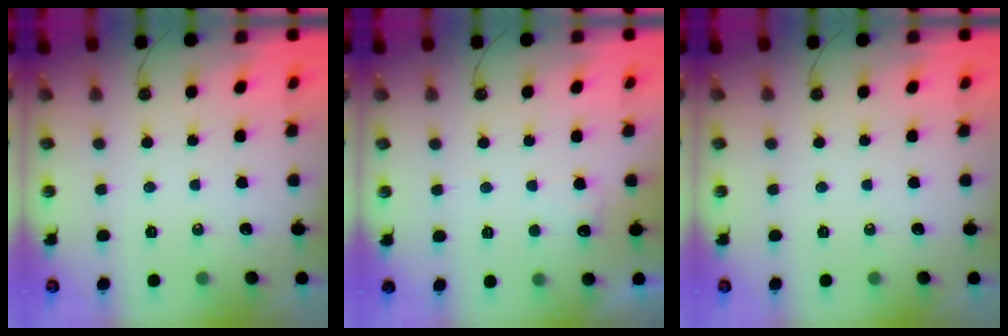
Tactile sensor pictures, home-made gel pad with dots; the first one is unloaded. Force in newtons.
{"total": 5.1, "press": 4.9, "slide": 1.3}
{"total": 0.0}